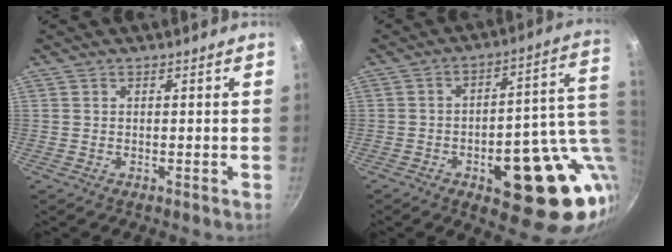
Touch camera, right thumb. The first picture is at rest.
{"total": 21.3, "force": [-2.9, 9.1, 19.0], "torque": [-0.201, 0.012, -0.028]}